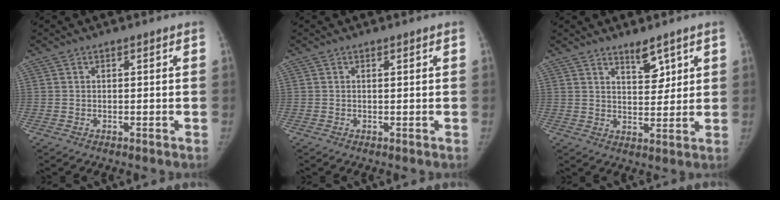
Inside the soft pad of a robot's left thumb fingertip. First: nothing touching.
{"total": 0.0}
{"total": 5.2, "force": [3.6, 2.1, 3.2], "torque": [-0.032, -0.031, 0.061]}